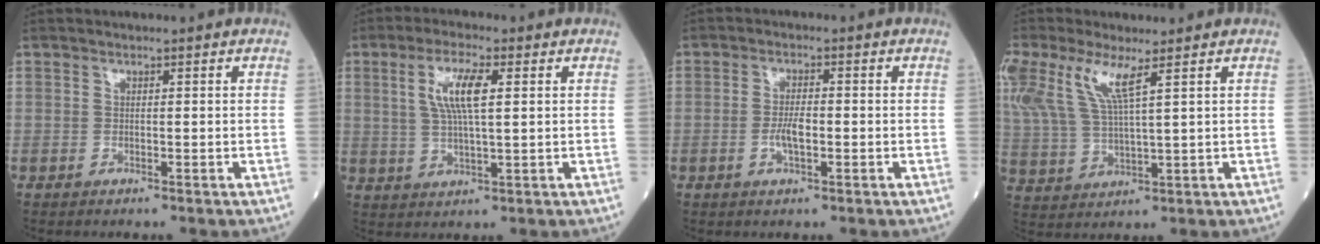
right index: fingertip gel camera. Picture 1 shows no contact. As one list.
[{"total": 7.0, "force": [1.9, 1.2, 6.7], "torque": [-0.136, 0.007, 0.039]}, {"total": 3.4, "force": [-0.8, 1.0, 3.1], "torque": [-0.061, 0.001, -0.014]}, {"total": 11.6, "force": [6.3, 2.4, 9.4], "torque": [-0.234, 0.007, 0.124]}]